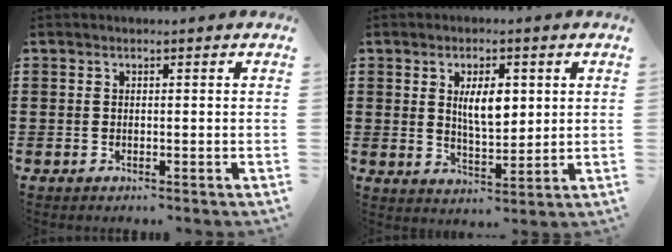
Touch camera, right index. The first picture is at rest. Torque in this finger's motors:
{"motor_torque": [0.55, -0.34, 0.29, 0.12]}